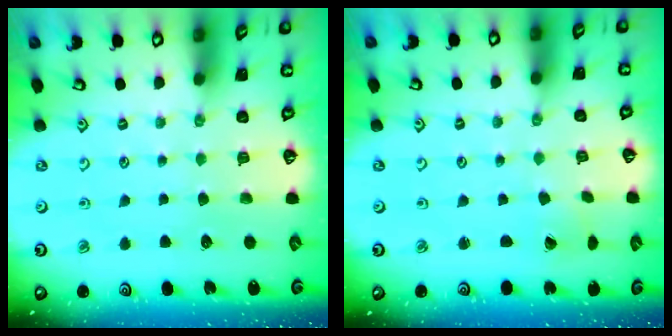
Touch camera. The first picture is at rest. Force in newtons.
{"total": 0.6, "press": 0.6, "slide": 0.0}